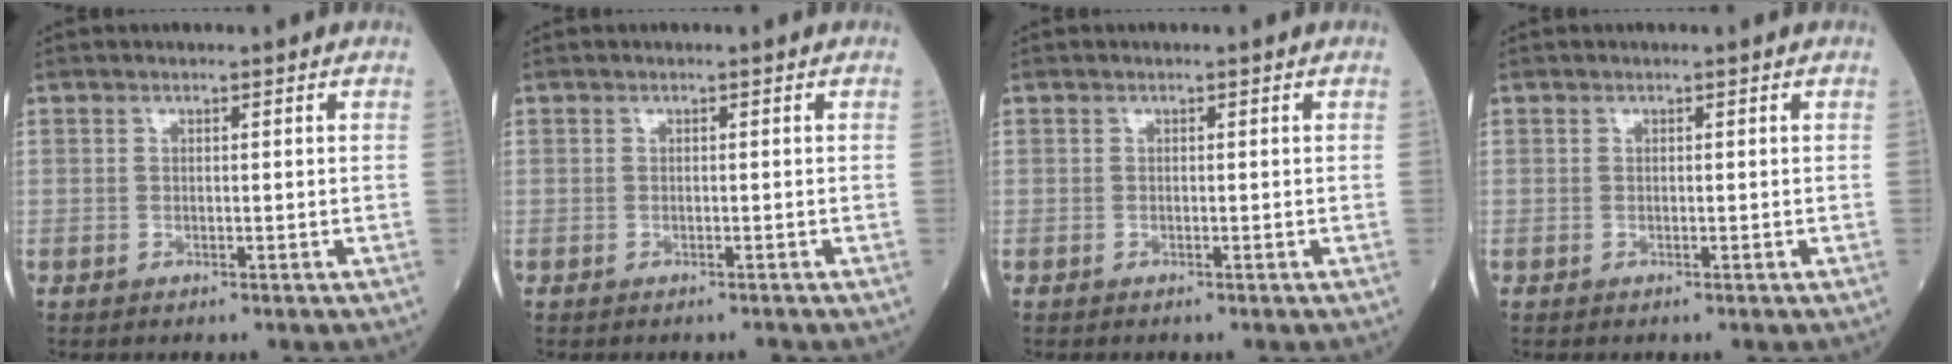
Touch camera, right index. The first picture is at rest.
{"total": 0.0}
{"total": 0.0}
{"total": 0.0}